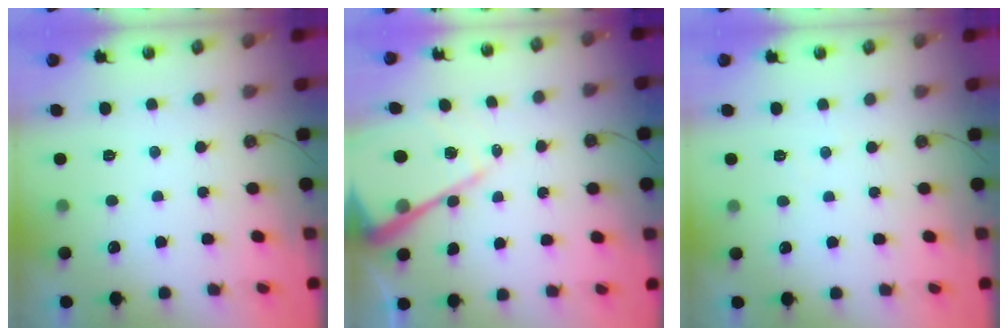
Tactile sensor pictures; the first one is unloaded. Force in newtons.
{"total": 16.0, "press": 15.9, "slide": 1.7}
{"total": 3.2, "press": 3.1, "slide": 0.6}